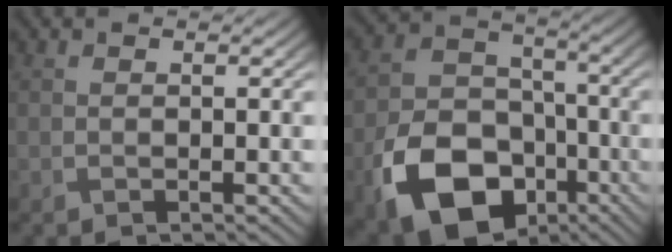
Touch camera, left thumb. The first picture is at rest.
{"total": 14.9, "force": [-7.2, 10.1, 8.3], "torque": [-0.185, -0.046, -0.127]}